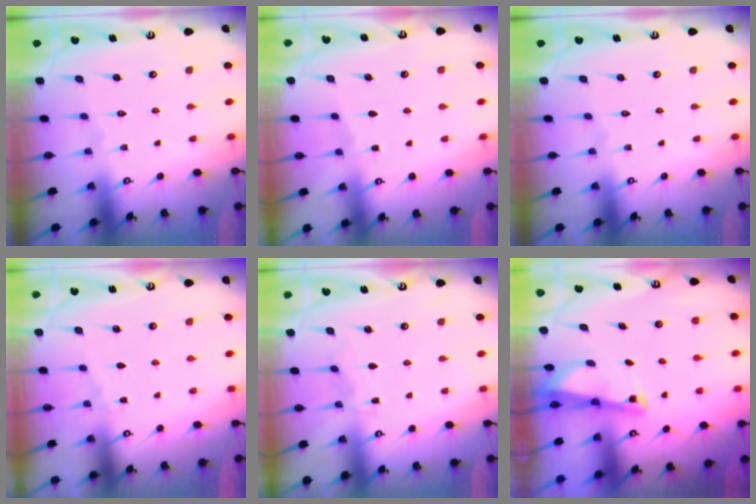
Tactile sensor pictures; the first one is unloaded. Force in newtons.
{"total": 2.5, "press": 2.5, "slide": 0.4}
{"total": 0.0}
{"total": 2.5, "press": 2.4, "slide": 0.4}
{"total": 3.6, "press": 3.5, "slide": 0.6}
{"total": 2.0, "press": 2.0, "slide": 0.3}